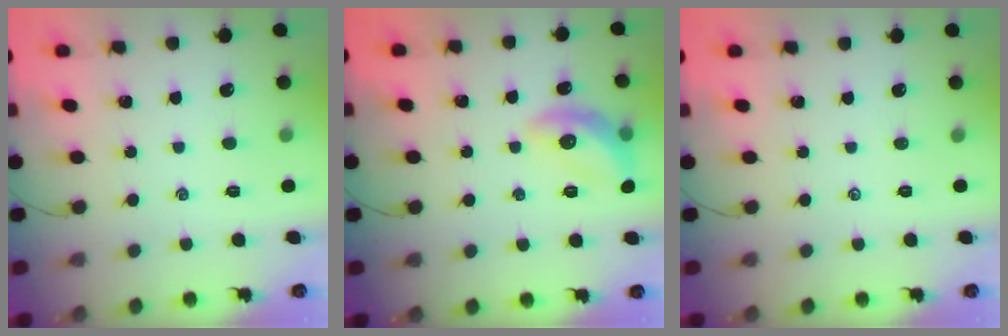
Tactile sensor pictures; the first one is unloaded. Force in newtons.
{"total": 12.7, "press": 12.7, "slide": 0.9}
{"total": 0.0}